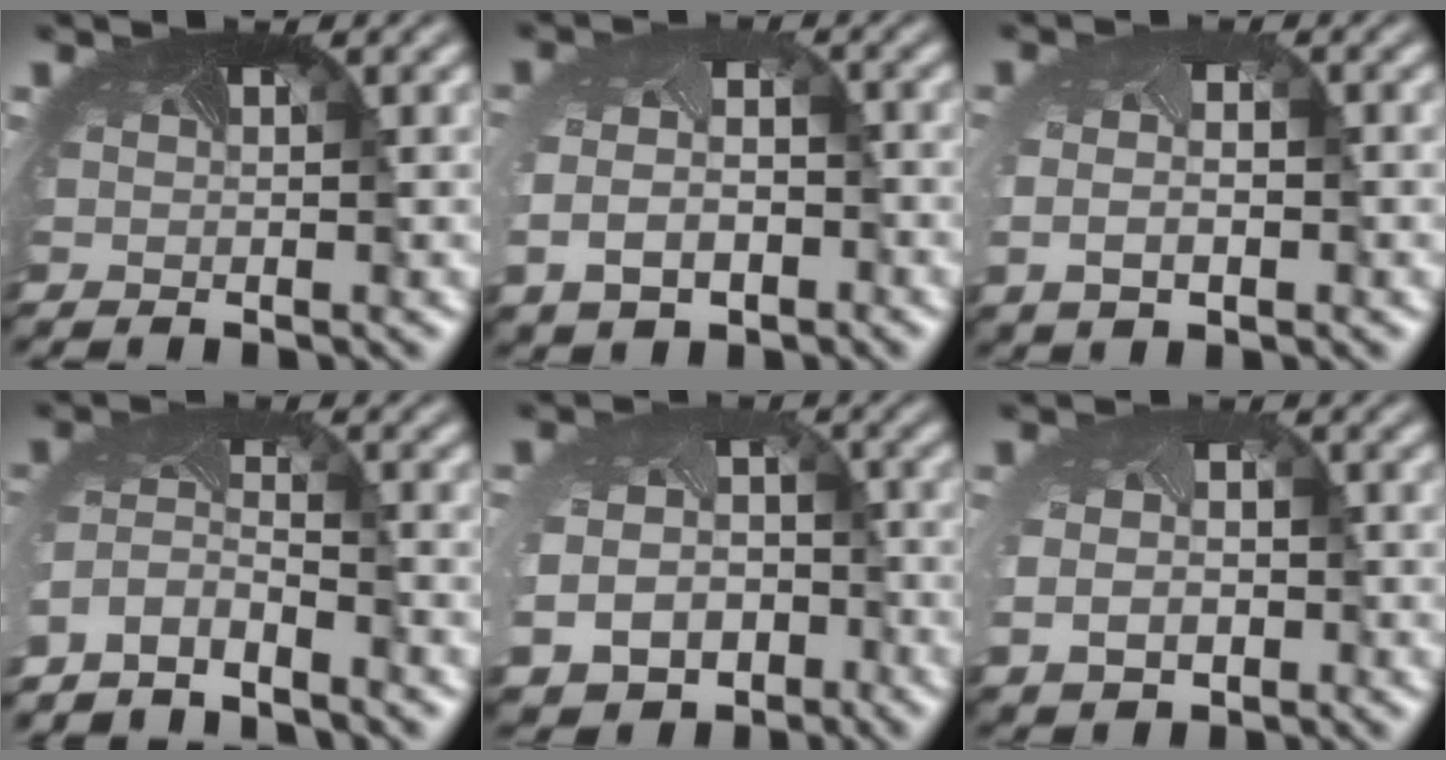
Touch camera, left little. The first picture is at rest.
{"total": 5.8, "force": [-1.7, 4.2, 3.6], "torque": [-0.094, -0.034, -0.020]}
{"total": 4.1, "force": [-0.4, 2.6, 3.2], "torque": [-0.078, -0.011, -0.002]}
{"total": 3.6, "force": [-3.4, 0.9, 0.8], "torque": [-0.033, -0.013, -0.072]}
{"total": 11.4, "force": [-5.3, 9.1, 4.3], "torque": [-0.102, -0.069, -0.067]}
{"total": 5.1, "force": [-0.9, 4.0, 3.1], "torque": [-0.072, -0.028, 0.000]}